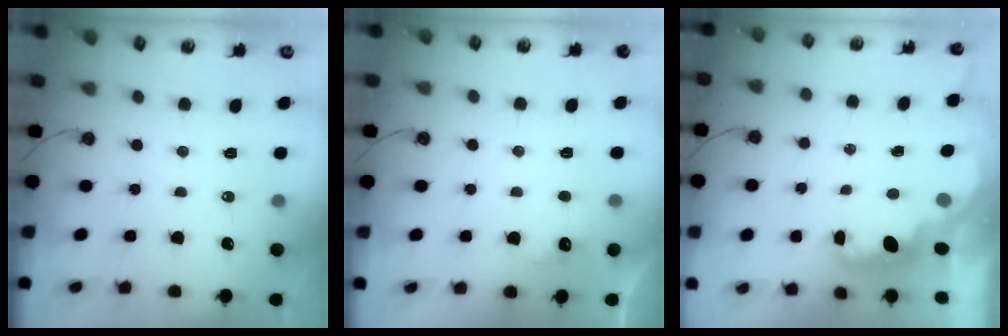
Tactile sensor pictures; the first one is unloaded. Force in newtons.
{"total": 5.1, "press": 4.9, "slide": 1.2}
{"total": 1.6, "press": 1.4, "slide": 0.7}